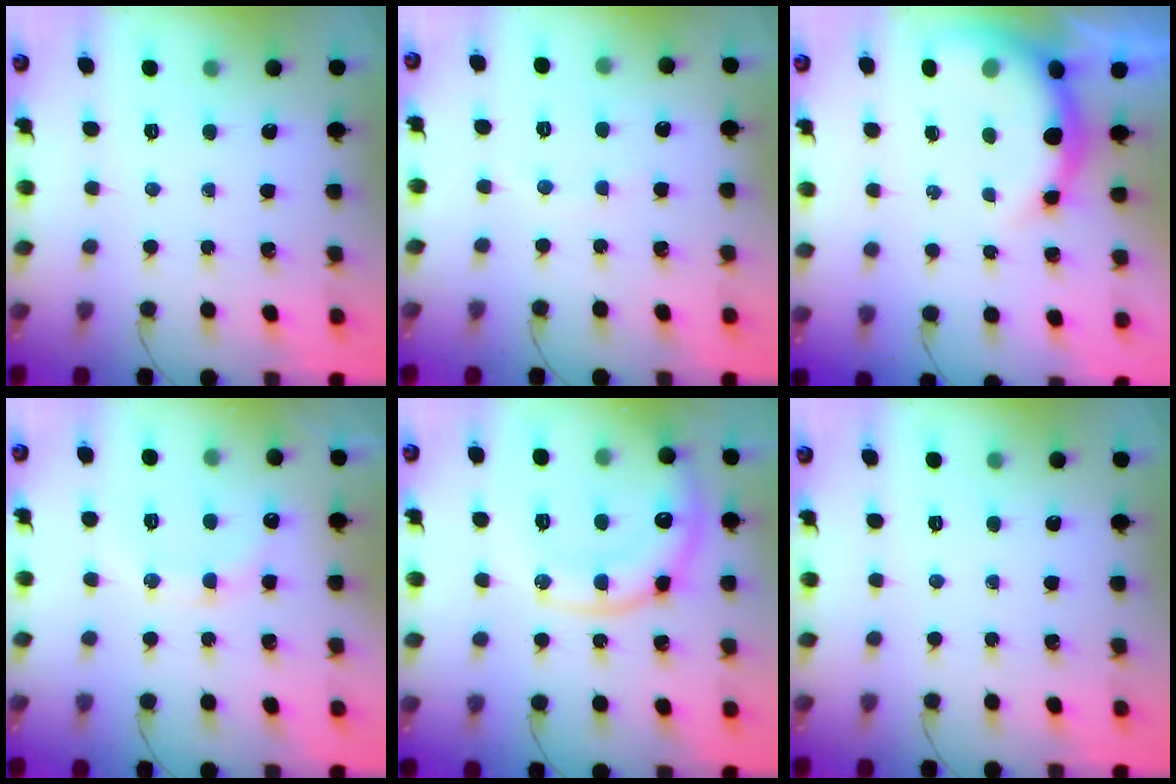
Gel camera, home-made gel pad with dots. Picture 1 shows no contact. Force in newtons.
{"total": 2.7, "press": 2.6, "slide": 0.8}
{"total": 7.2, "press": 7.0, "slide": 1.7}
{"total": 12.6, "press": 12.6, "slide": 1.0}
{"total": 17.0, "press": 16.9, "slide": 1.5}
{"total": 0.0}